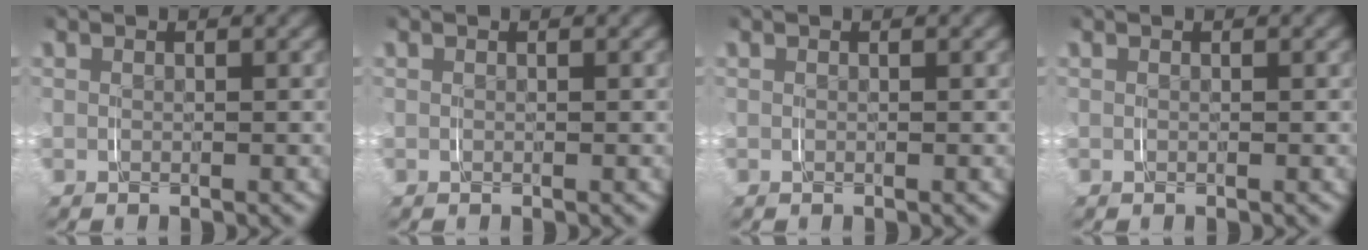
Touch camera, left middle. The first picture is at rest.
{"total": 0.0}
{"total": 0.0}
{"total": 0.0}